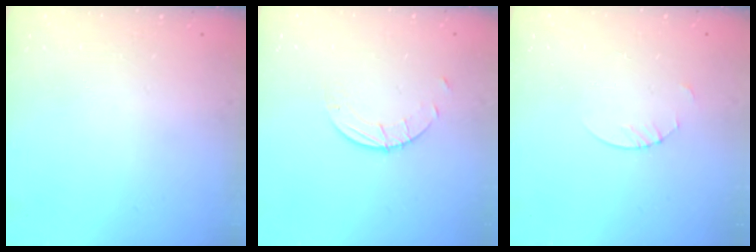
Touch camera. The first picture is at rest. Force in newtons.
{"total": 2.6, "press": 2.6, "slide": 0.2}
{"total": 1.9, "press": 1.9, "slide": 0.2}